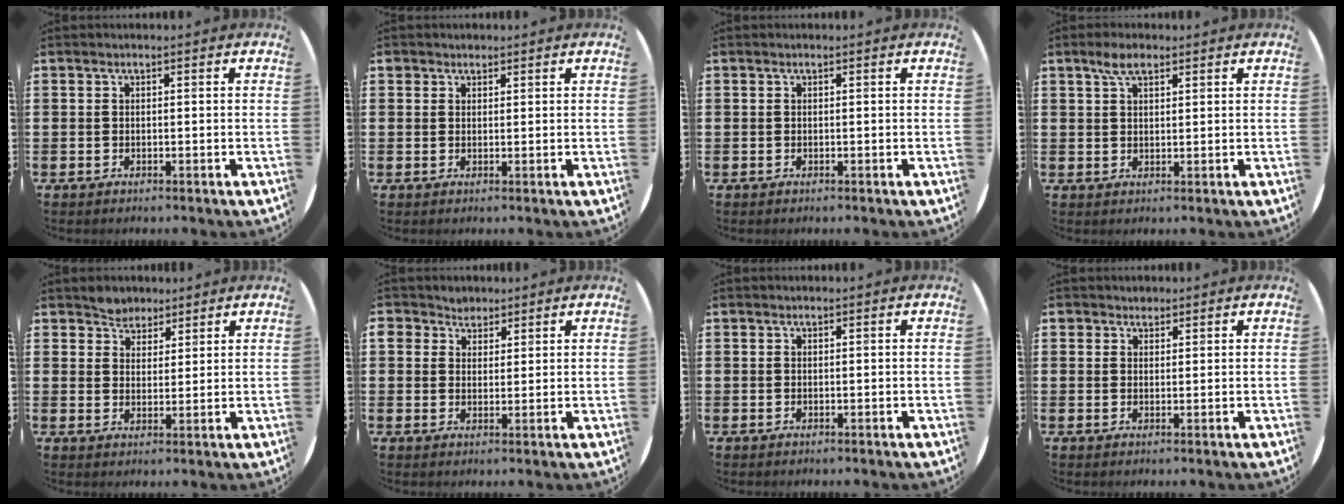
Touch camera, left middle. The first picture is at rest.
{"total": 1.2, "force": [1.0, 0.6, 0.0], "torque": [0.006, -0.001, 0.019]}
{"total": 0.0}
{"total": 3.5, "force": [2.5, 1.5, 2.0], "torque": [-0.034, 0.005, 0.042]}
{"total": 3.4, "force": [3.0, 1.5, -0.4], "torque": [-0.003, 0.000, 0.060]}
{"total": 2.9, "force": [2.2, 1.8, 0.0], "torque": [-0.001, 0.005, 0.042]}
{"total": 0.0}
{"total": 1.4, "force": [1.2, 0.6, 0.0], "torque": [-0.001, 0.002, 0.024]}